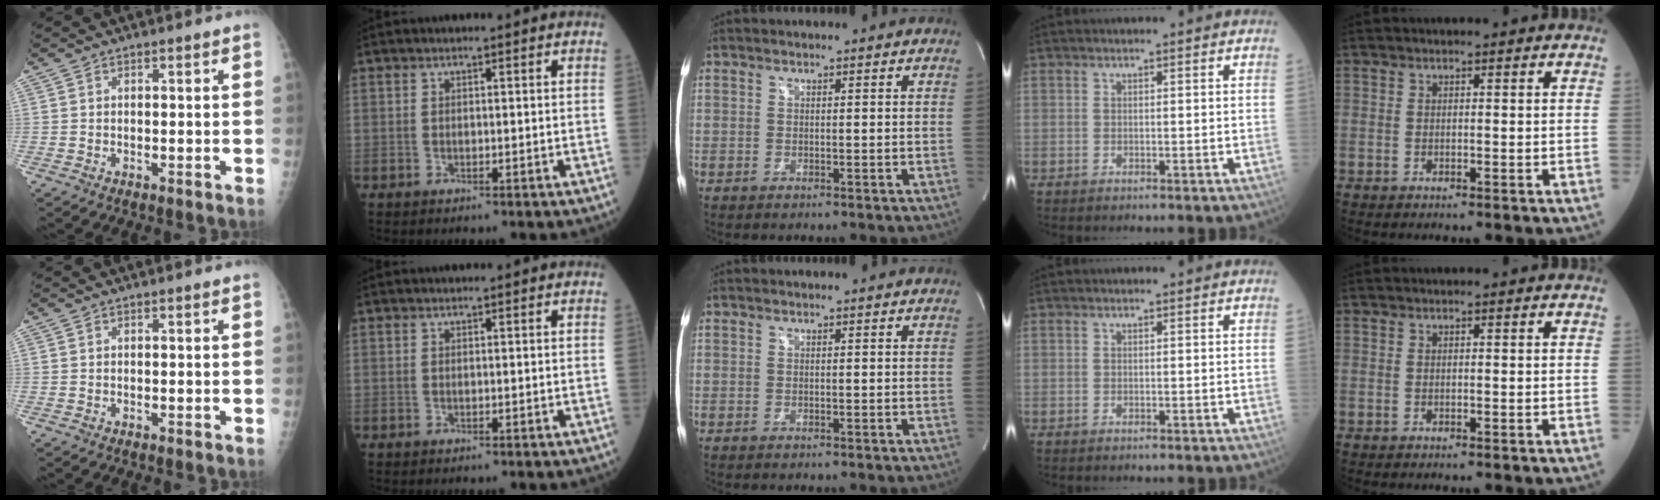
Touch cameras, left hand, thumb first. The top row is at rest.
{}